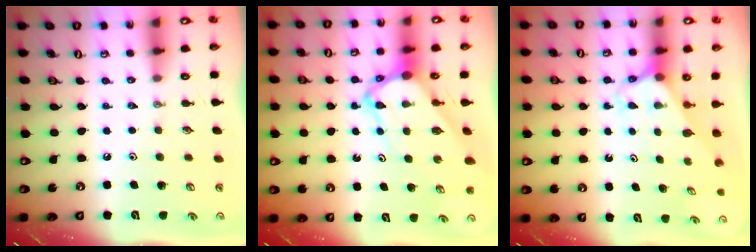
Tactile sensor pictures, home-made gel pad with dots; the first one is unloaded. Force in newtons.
{"total": 6.2, "press": 6.2, "slide": 0.5}
{"total": 2.5, "press": 2.5, "slide": 0.2}